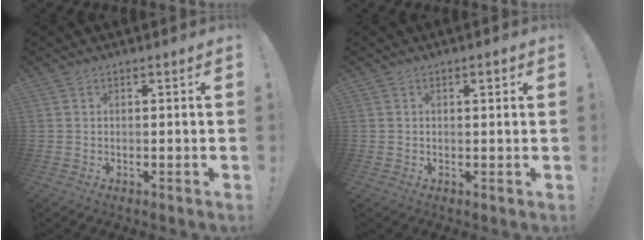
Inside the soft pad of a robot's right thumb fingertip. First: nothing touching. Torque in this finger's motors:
{"motor_torque": [0.01, 0.45, 0.40, -0.26, 0.00]}